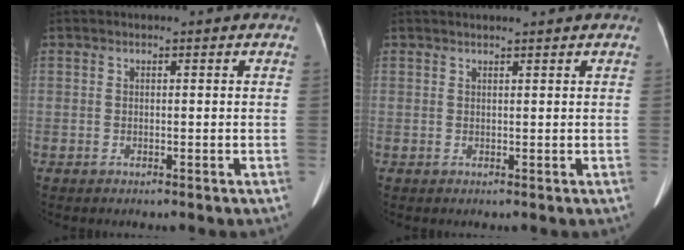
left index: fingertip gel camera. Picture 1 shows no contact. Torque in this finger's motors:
{"motor_torque": [0.03, 0.16, -0.24, -0.02]}